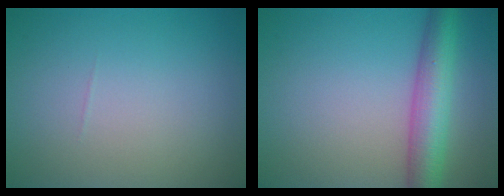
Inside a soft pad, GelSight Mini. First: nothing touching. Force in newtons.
{"total": 5.7, "press": 5.7, "slide": 0.1}